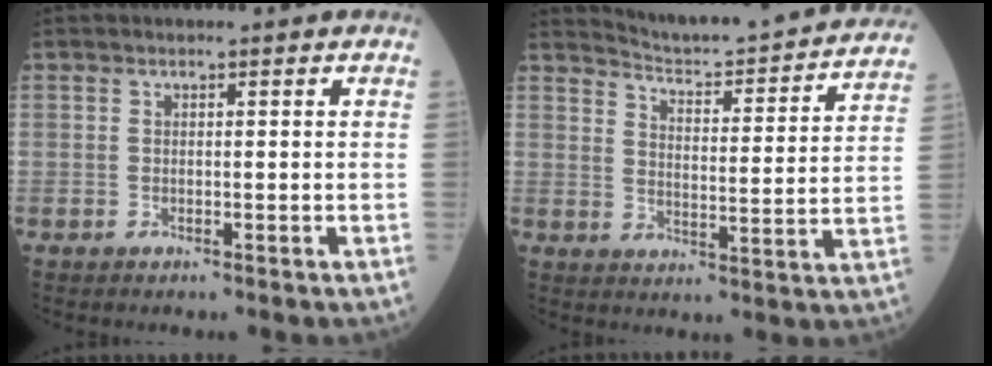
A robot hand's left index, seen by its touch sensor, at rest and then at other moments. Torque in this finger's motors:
{"motor_torque": [0.43, -0.68, 0.00, 0.01]}